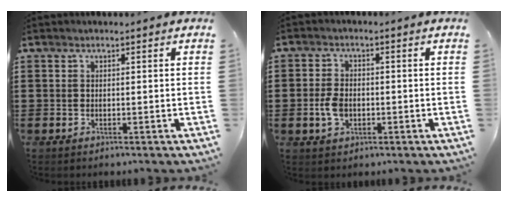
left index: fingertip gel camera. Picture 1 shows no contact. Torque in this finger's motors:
{"motor_torque": [0.49, 0.36, 0.14, 0.05]}